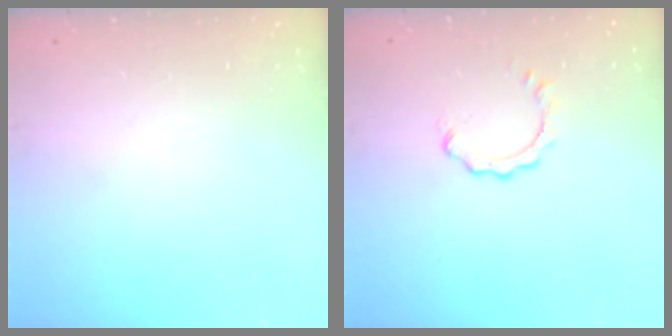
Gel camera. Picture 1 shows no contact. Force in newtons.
{"total": 1.3, "press": 1.2, "slide": 0.2}